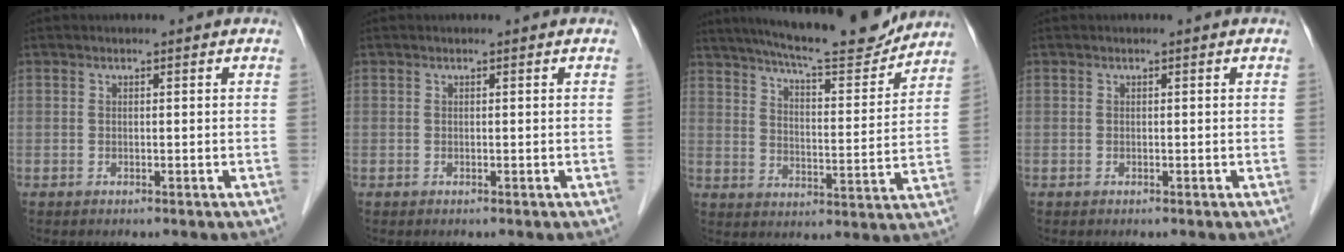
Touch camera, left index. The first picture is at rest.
{"total": 0.0}
{"total": 17.0, "force": [15.3, 1.8, 7.1], "torque": [-0.115, -0.008, 0.217]}
{"total": 0.0}